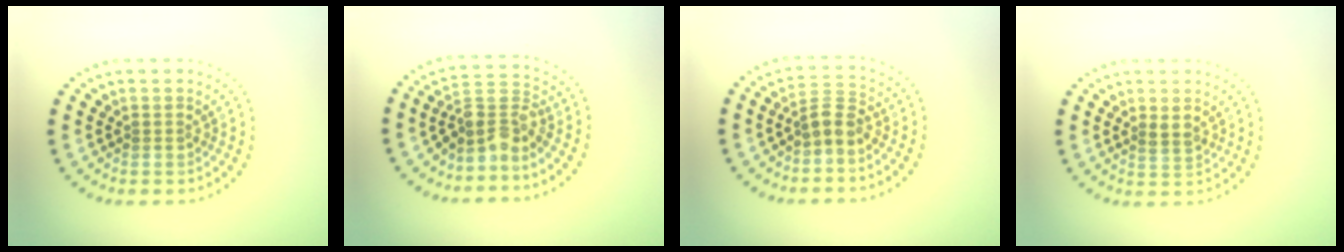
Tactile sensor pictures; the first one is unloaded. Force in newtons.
{"total": 3.3, "press": 2.6, "slide": 2.0}
{"total": 2.3, "press": 1.9, "slide": 1.3}
{"total": 1.2, "press": 1.1, "slide": 0.5}